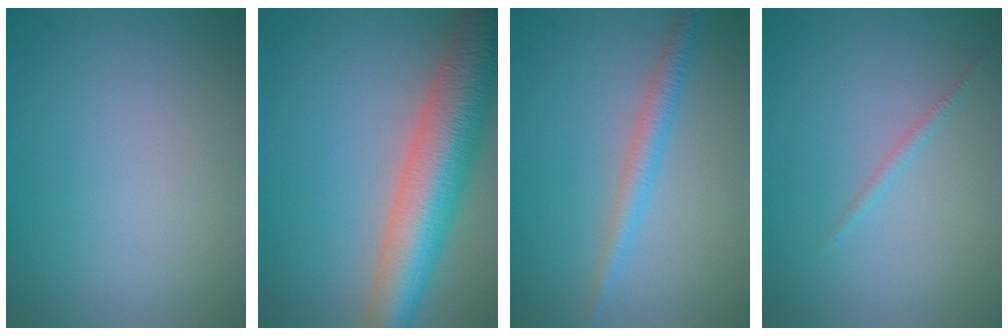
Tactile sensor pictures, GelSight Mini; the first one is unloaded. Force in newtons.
{"total": 10.0, "press": 10.0, "slide": 0.4}
{"total": 2.3, "press": 2.3, "slide": 0.1}
{"total": 0.8, "press": 0.8, "slide": 0.0}